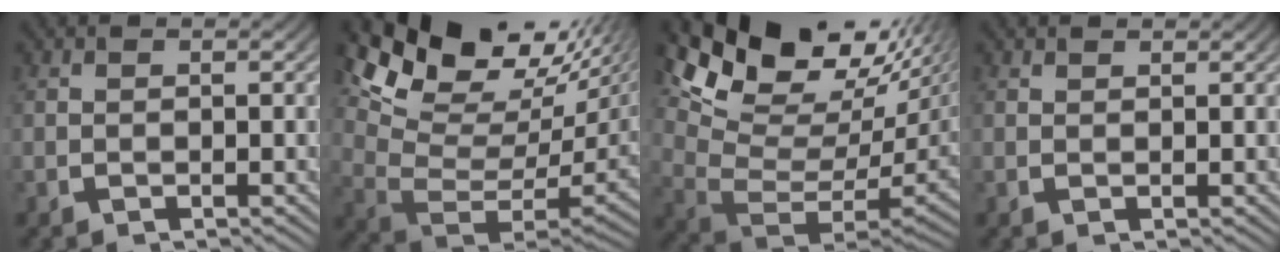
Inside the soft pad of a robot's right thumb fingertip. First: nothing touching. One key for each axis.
{"total": 15.3, "fx": 4.1, "fy": 9.9, "fz": 10.9, "tx": -0.194, "ty": -0.018, "tz": 0.065}
{"total": 16.6, "fx": 3.4, "fy": 11.2, "fz": 11.7, "tx": -0.212, "ty": -0.027, "tz": 0.056}
{"total": 0.8, "fx": 0.8, "fy": 0.0, "fz": -0.1, "tx": 0.006, "ty": -0.001, "tz": 0.017}